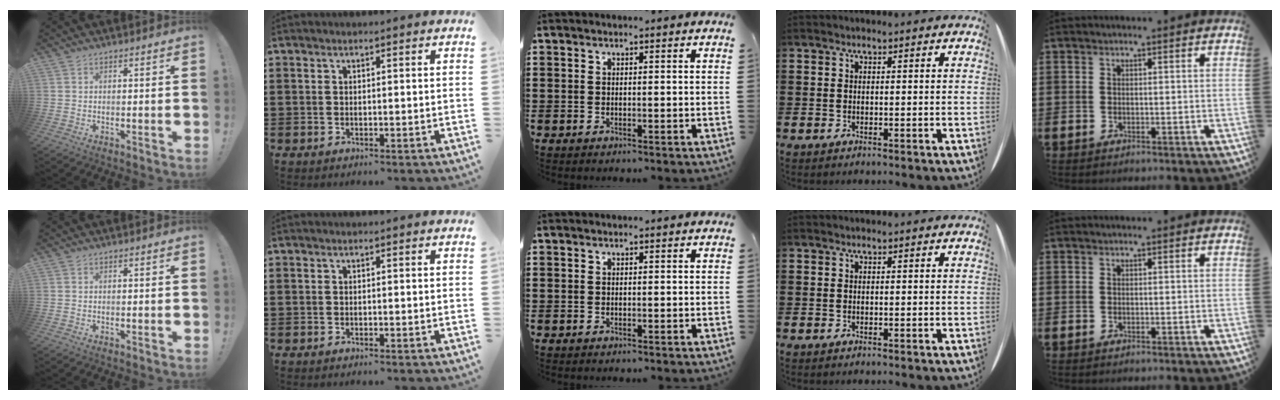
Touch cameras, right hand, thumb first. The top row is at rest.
{}